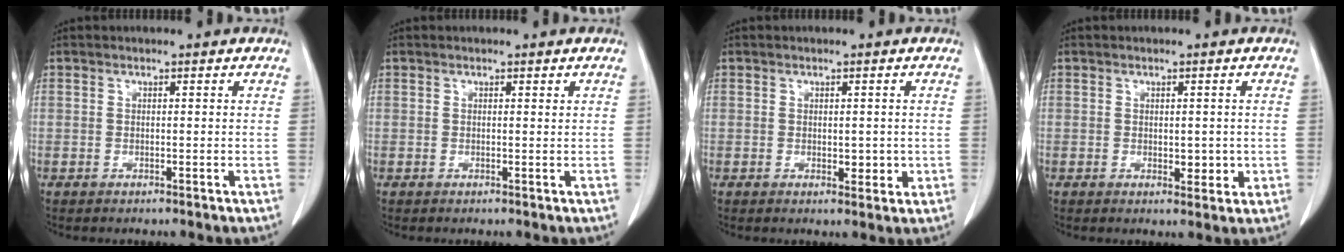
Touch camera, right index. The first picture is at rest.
{"total": 0.0}
{"total": 2.6, "force": [-0.1, 1.4, 2.2], "torque": [-0.023, -0.001, 0.004]}
{"total": 2.9, "force": [-0.2, 1.5, 2.4], "torque": [-0.026, -0.001, 0.005]}